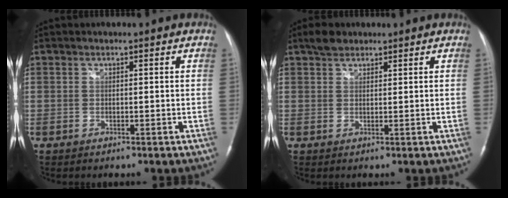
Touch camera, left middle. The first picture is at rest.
{"total": 2.6, "force": [2.1, 1.4, 0.8], "torque": [-0.018, 0.011, 0.035]}